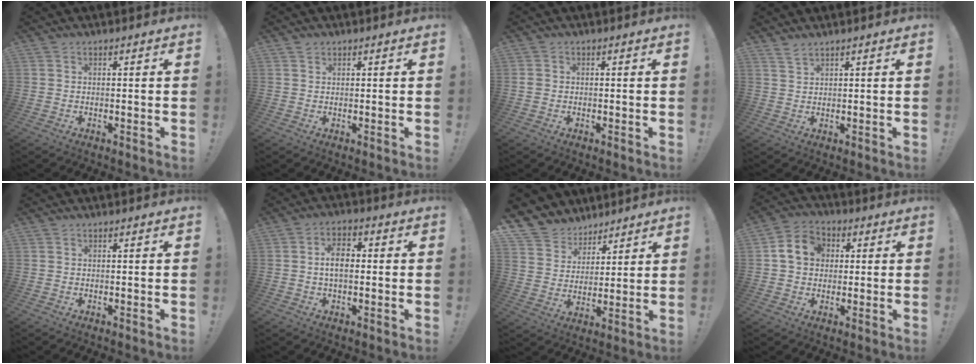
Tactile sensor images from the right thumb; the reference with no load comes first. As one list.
[{"total": 1.1, "force": [0.9, 0.6, 0.1], "torque": [0.004, -0.003, 0.017]}, {"total": 1.2, "force": [-0.2, 1.1, 0.4], "torque": [-0.006, 0.004, -0.003]}, {"total": 2.4, "force": [2.1, 0.4, 0.9], "torque": [-0.015, -0.015, 0.039]}, {"total": 0.0}, {"total": 6.8, "force": [0.0, 3.9, 5.6], "torque": [-0.080, 0.008, -0.002]}, {"total": 9.5, "force": [6.6, 6.7, 1.0], "torque": [-0.026, -0.054, 0.136]}, {"total": 9.4, "force": [1.9, 7.9, 4.8], "torque": [-0.071, 0.012, 0.040]}]